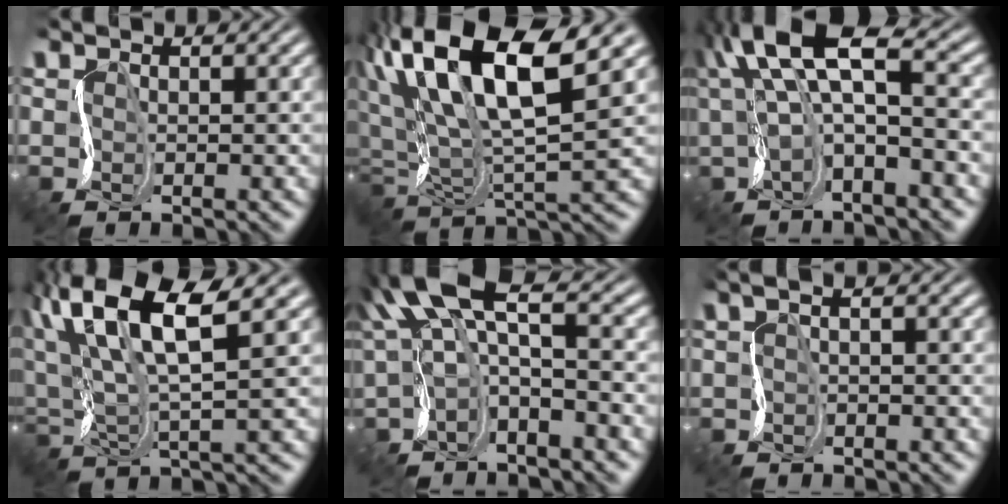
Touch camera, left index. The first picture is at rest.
{"total": 12.4, "force": [5.2, 4.1, 10.4], "torque": [-0.213, 0.020, 0.096]}
{"total": 8.1, "force": [1.9, 2.5, 7.4], "torque": [-0.146, 0.021, 0.027]}
{"total": 10.5, "force": [5.1, 2.6, 8.8], "torque": [-0.200, 0.023, 0.098]}
{"total": 6.5, "force": [1.3, 2.2, 5.9], "torque": [-0.113, 0.019, 0.011]}
{"total": 1.8, "force": [0.5, 0.6, 1.6], "torque": [-0.029, 0.011, -0.001]}